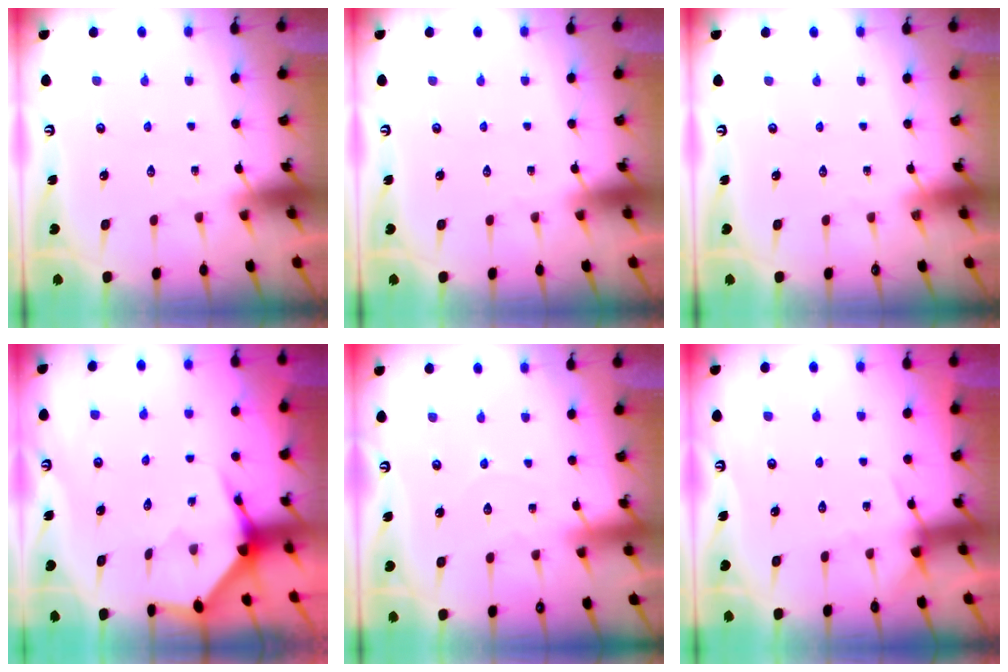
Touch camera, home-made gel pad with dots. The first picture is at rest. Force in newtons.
{"total": 0.0}
{"total": 0.0}
{"total": 3.8, "press": 3.8, "slide": 0.1}
{"total": 3.8, "press": 3.8, "slide": 0.4}
{"total": 5.1, "press": 5.0, "slide": 0.6}